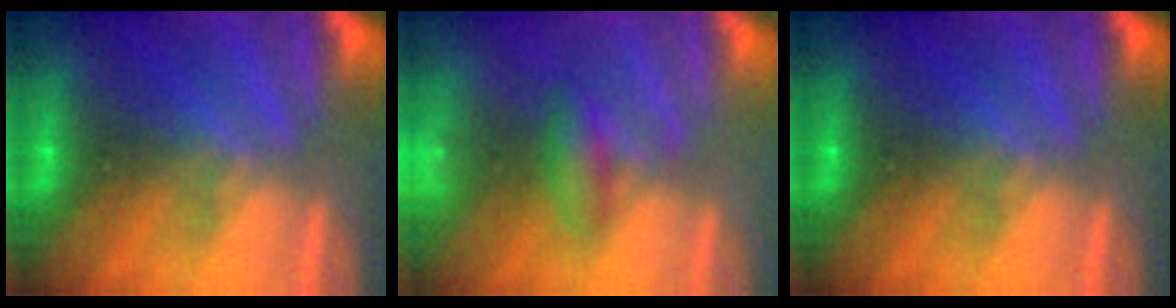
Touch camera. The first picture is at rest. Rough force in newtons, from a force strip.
{"total": 2.1}
{"total": 0.0}